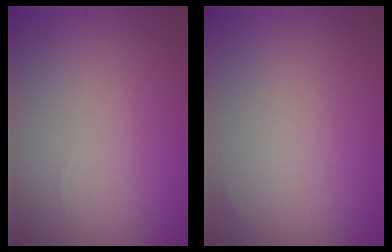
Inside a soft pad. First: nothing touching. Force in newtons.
{"total": 0.0}